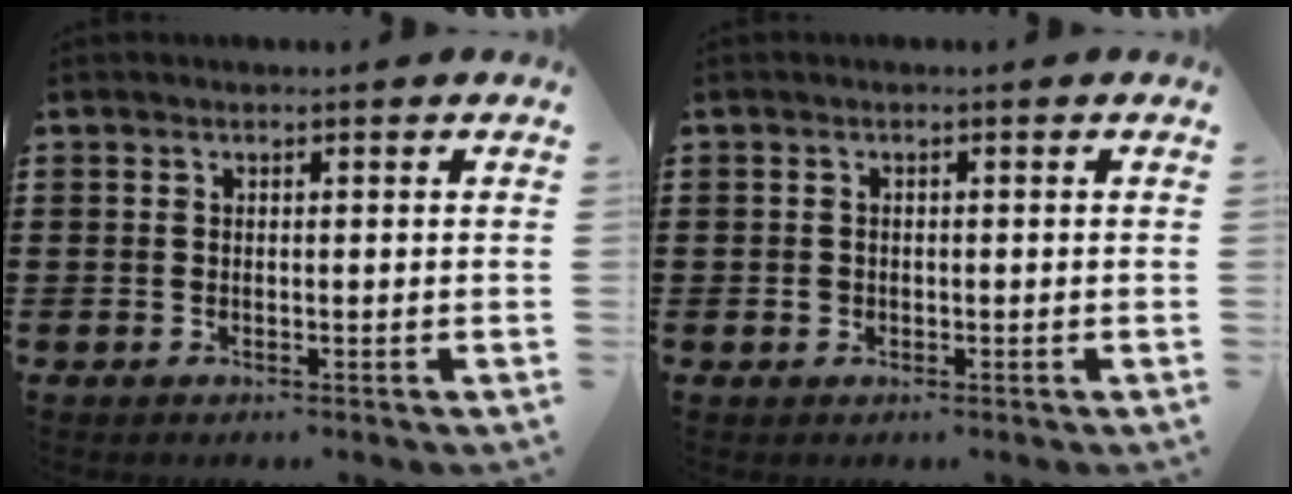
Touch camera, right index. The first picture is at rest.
{"total": 0.8, "force": [-0.2, 0.7, 0.3], "torque": [-0.008, 0.004, -0.004]}